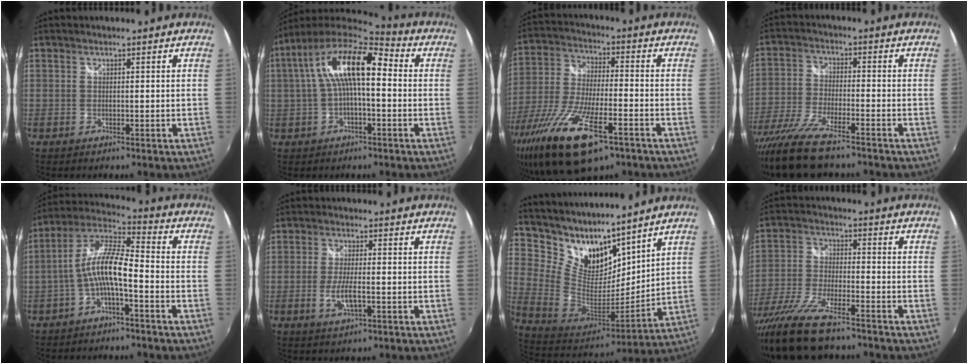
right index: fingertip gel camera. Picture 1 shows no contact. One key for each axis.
{"total": 14.5, "fx": 1.9, "fy": 5.0, "fz": 13.5, "tx": -0.243, "ty": 0.027, "tz": 0.023}
{"total": 21.1, "fx": -12.4, "fy": 6.8, "fz": 15.7, "tx": -0.322, "ty": -0.062, "tz": -0.227}
{"total": 16.4, "fx": -13.5, "fy": 3.5, "fz": 8.6, "tx": -0.183, "ty": -0.047, "tz": -0.239}
{"total": 9.9, "fx": -3.1, "fy": 2.3, "fz": 9.1, "tx": -0.199, "ty": 0.018, "tz": -0.061}
{"total": 4.5, "fx": -1.4, "fy": 1.3, "fz": 4.1, "tx": -0.084, "ty": -0.009, "tz": -0.024}
{"total": 16.7, "fx": 13.1, "fy": 7.9, "fz": 6.6, "tx": -0.156, "ty": -0.014, "tz": 0.258}
{"total": 16.1, "fx": -12.6, "fy": 3.5, "fz": 9.5, "tx": -0.201, "ty": -0.046, "tz": -0.231}